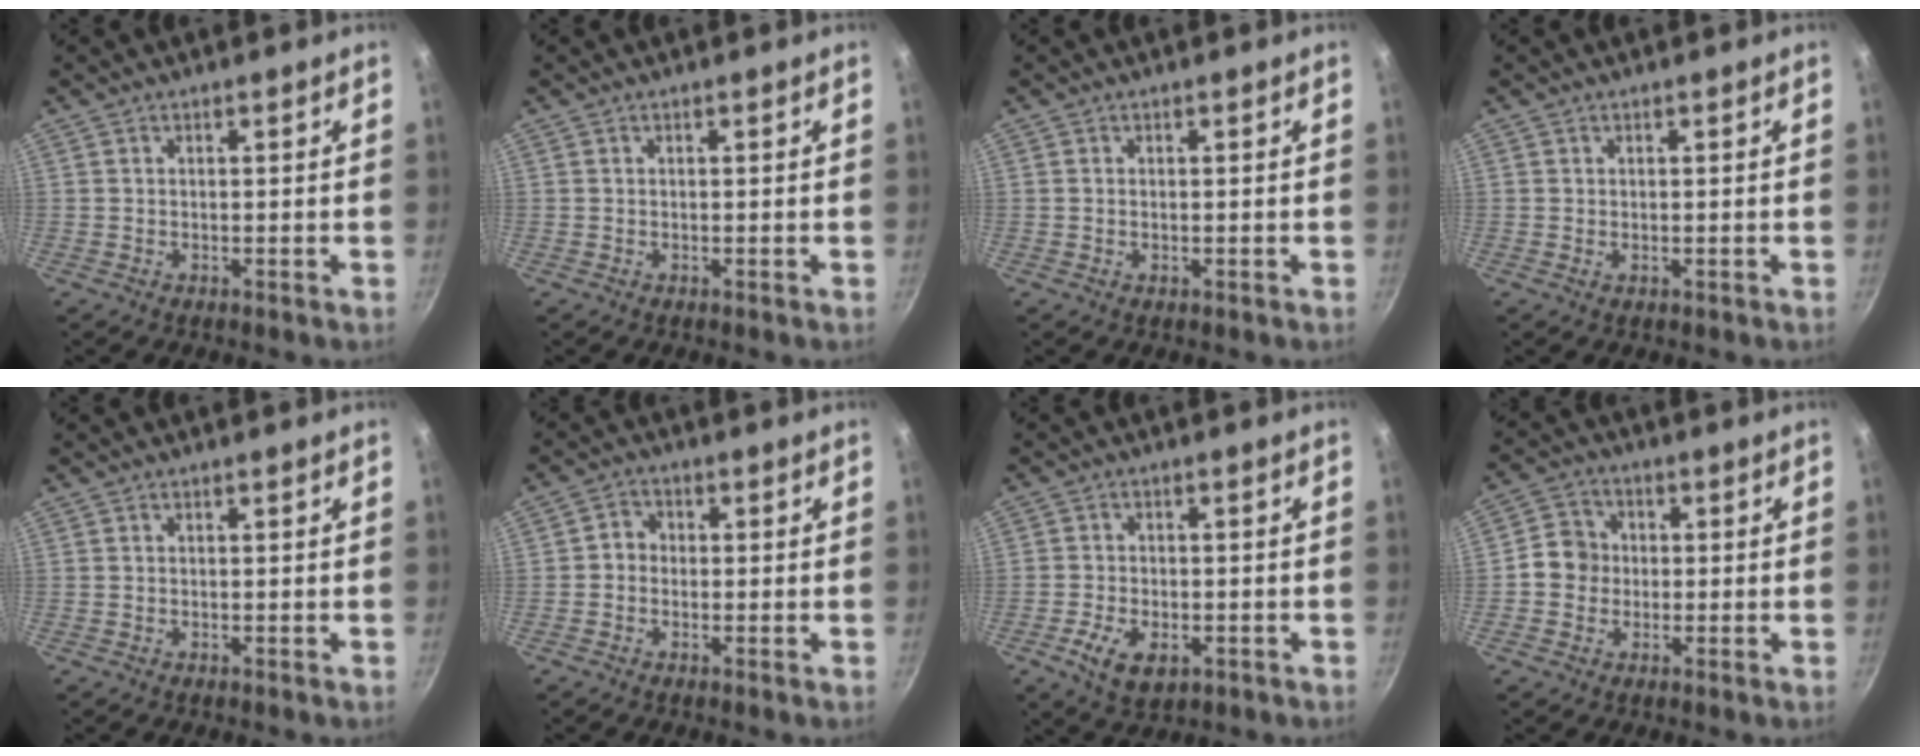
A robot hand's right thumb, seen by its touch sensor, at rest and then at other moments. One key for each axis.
{"total": 0.0}
{"total": 0.6, "fx": 0.0, "fy": 0.3, "fz": 0.4, "tx": -0.008, "ty": 0.000, "tz": -0.001}
{"total": 1.1, "fx": 0.3, "fy": 0.8, "fz": 0.7, "tx": -0.007, "ty": -0.009, "tz": 0.004}
{"total": 0.0}
{"total": 2.9, "fx": -0.5, "fy": 2.6, "fz": 1.2, "tx": -0.007, "ty": 0.011, "tz": -0.018}
{"total": 7.3, "fx": -2.8, "fy": 4.3, "fz": 5.2, "tx": -0.090, "ty": 0.006, "tz": -0.043}
{"total": 6.2, "fx": -0.4, "fy": 5.7, "fz": 2.4, "tx": -0.009, "ty": 0.014, "tz": -0.025}